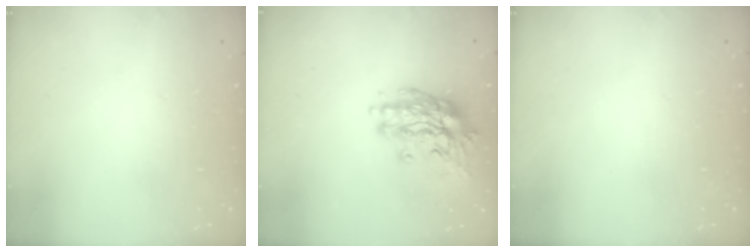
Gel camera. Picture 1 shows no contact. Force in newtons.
{"total": 15.6, "press": 15.3, "slide": 3.5}
{"total": 0.0}